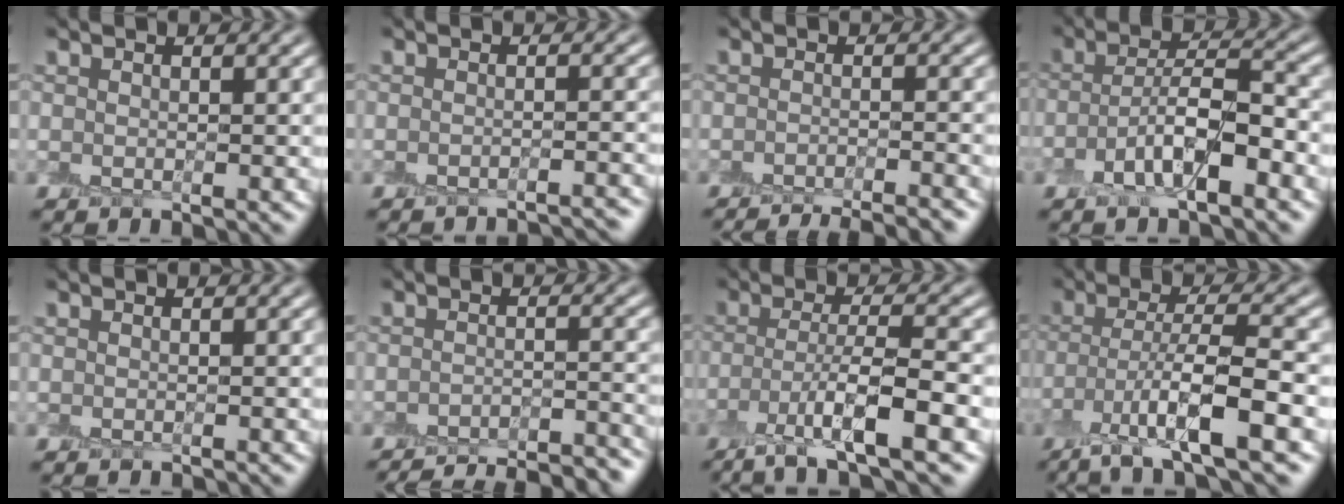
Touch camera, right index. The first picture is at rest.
{"total": 2.9, "force": [-2.8, 0.1, 0.8], "torque": [0.003, 0.004, -0.036]}
{"total": 6.5, "force": [-6.0, 1.1, 2.0], "torque": [-0.006, 0.004, -0.071]}
{"total": 5.2, "force": [-2.4, 1.5, 4.3], "torque": [-0.084, 0.010, -0.047]}
{"total": 0.0}
{"total": 10.3, "force": [-9.6, 2.5, 2.7], "torque": [-0.014, -0.007, -0.113]}
{"total": 6.6, "force": [-3.6, 0.8, 5.5], "torque": [-0.091, 0.000, -0.071]}
{"total": 7.7, "force": [-4.1, 1.1, 6.4], "torque": [-0.109, -0.001, -0.078]}